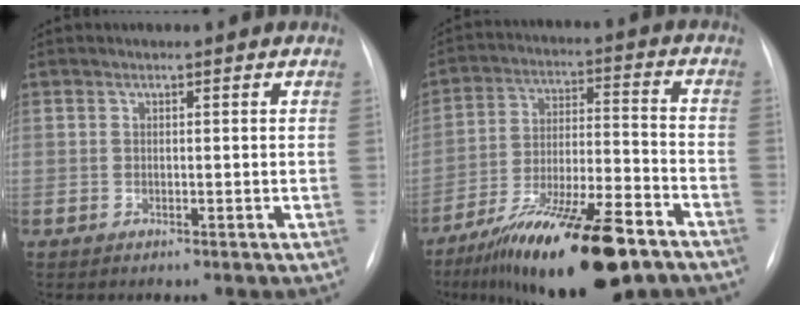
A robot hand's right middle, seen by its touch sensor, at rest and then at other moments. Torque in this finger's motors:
{"motor_torque": [1.28, -0.86, 0.47, 0.12]}